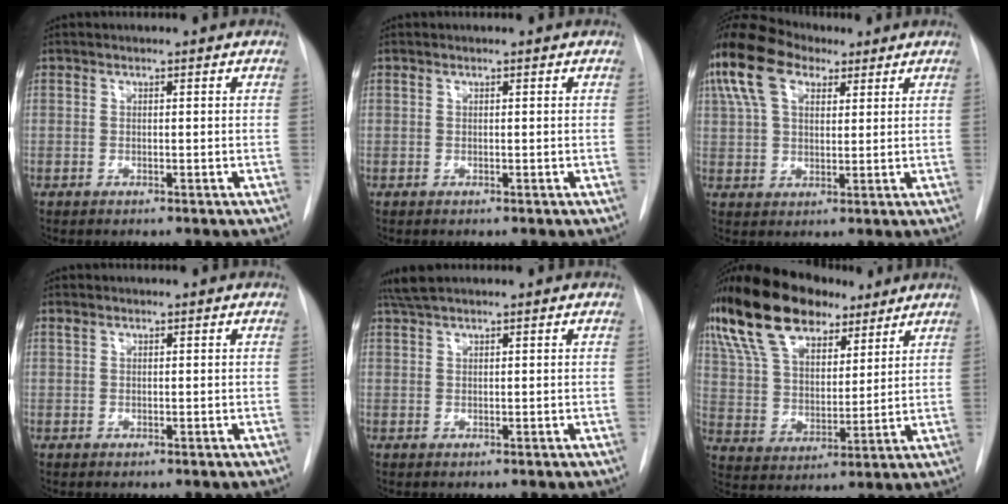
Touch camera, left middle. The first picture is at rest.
{"total": 0.0}
{"total": 17.3, "force": [9.8, 9.9, 10.2], "torque": [-0.259, 0.064, 0.179]}
{"total": 0.8, "force": [0.6, 0.4, 0.4], "torque": [-0.010, 0.012, 0.012]}
{"total": 3.1, "force": [2.6, 0.1, 1.6], "torque": [-0.032, 0.020, 0.054]}
{"total": 19.9, "force": [13.3, 9.5, 11.4], "torque": [-0.242, 0.049, 0.240]}